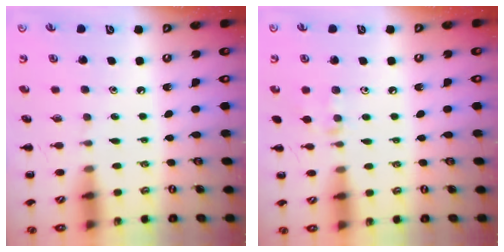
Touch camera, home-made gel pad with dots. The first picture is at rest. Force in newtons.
{"total": 7.5, "press": 7.3, "slide": 1.8}